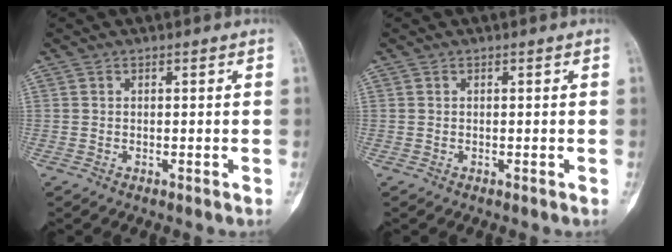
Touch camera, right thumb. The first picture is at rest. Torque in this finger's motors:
{"motor_torque": [-0.04, 0.05, -0.20, -0.12, 0.00]}